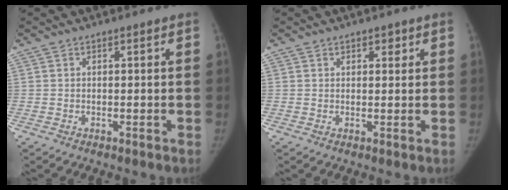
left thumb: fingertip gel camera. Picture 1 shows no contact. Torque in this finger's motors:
{"motor_torque": [-0.50, -0.24, -0.46, 0.30, -0.02]}